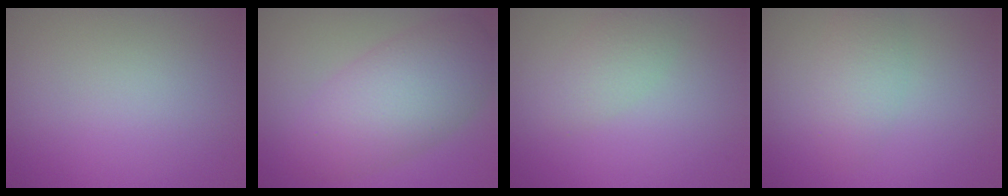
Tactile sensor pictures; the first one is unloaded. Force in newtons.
{"total": 6.9, "press": 6.9, "slide": 0.1}
{"total": 2.3, "press": 2.3, "slide": 0.0}
{"total": 2.7, "press": 2.7, "slide": 0.2}